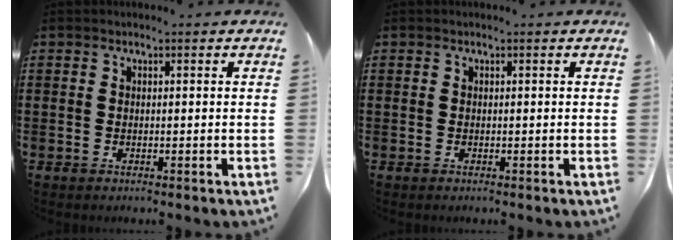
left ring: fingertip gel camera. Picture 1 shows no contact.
{"total": 0.0}